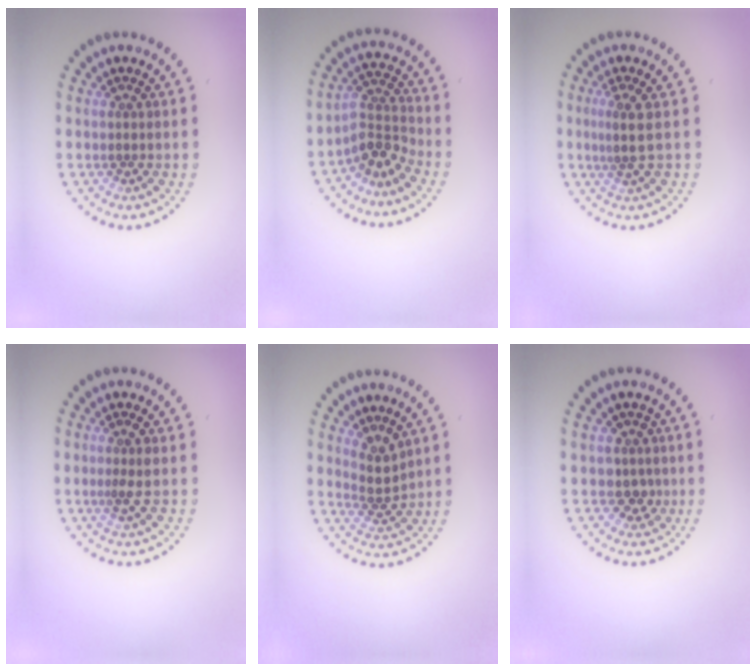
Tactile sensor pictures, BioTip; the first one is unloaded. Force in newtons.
{"total": 3.3, "press": 2.3, "slide": 2.4}
{"total": 2.0, "press": 1.5, "slide": 1.3}
{"total": 1.3, "press": 1.0, "slide": 0.8}
{"total": 2.4, "press": 1.7, "slide": 1.7}
{"total": 1.9, "press": 1.6, "slide": 1.0}